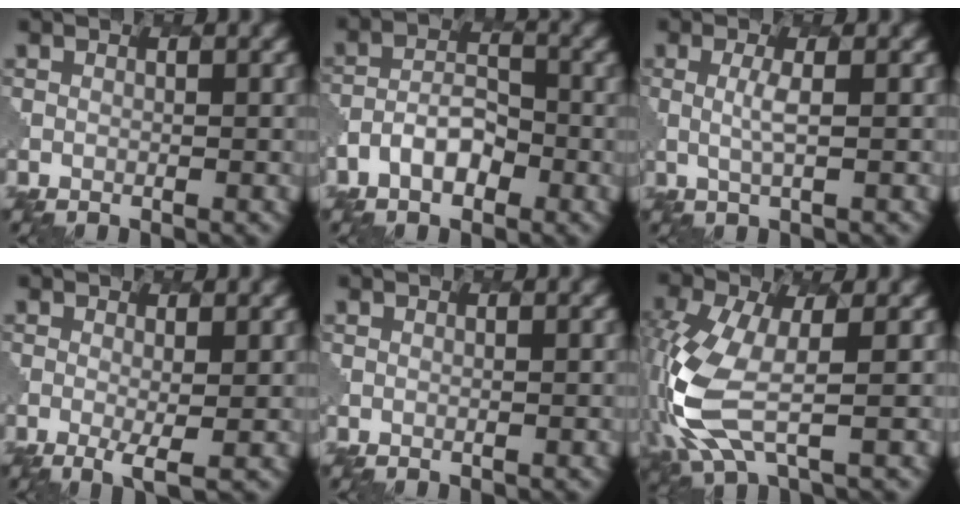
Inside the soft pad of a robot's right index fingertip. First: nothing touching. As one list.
[{"total": 3.4, "force": [-1.9, 2.0, 2.0], "torque": [-0.036, 0.004, -0.034]}, {"total": 1.4, "force": [0.4, 0.2, 1.3], "torque": [-0.031, -0.004, 0.009]}, {"total": 2.1, "force": [-0.4, 0.5, 2.0], "torque": [-0.042, -0.010, -0.005]}, {"total": 0.0}, {"total": 8.0, "force": [-1.5, 3.6, 7.0], "torque": [-0.194, -0.016, -0.031]}]